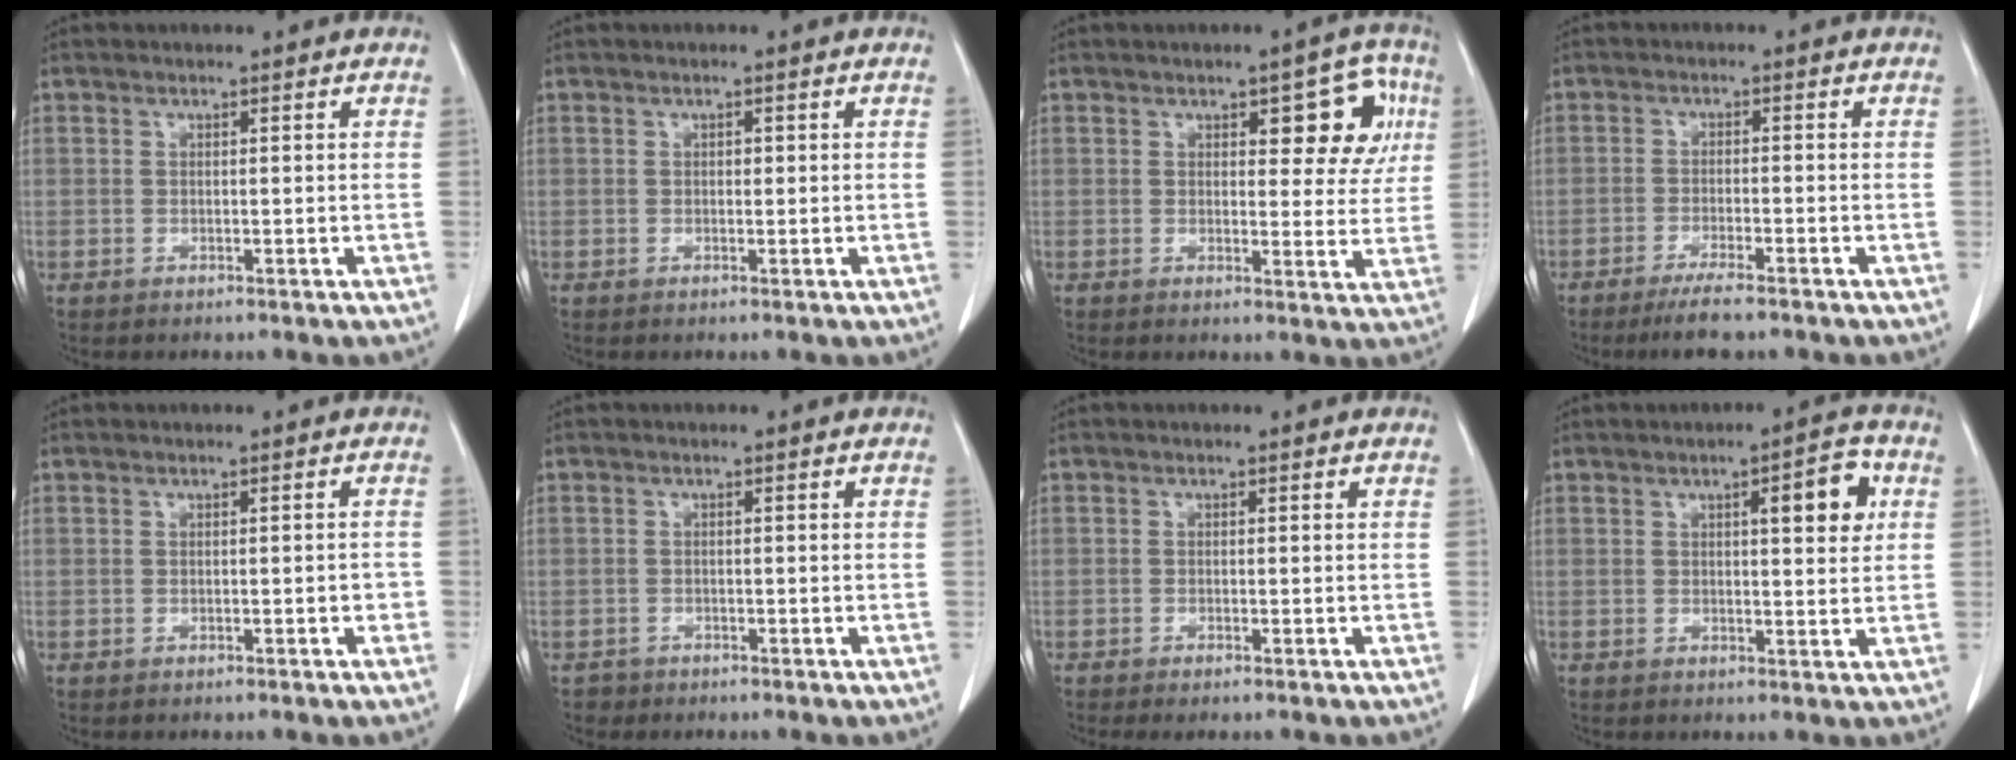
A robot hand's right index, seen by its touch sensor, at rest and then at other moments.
{"total": 0.6, "force": [0.1, 0.4, 0.4], "torque": [-0.005, 0.001, 0.001]}
{"total": 7.9, "force": [2.9, 3.5, 6.4], "torque": [-0.057, 0.017, 0.032]}
{"total": 4.8, "force": [-3.7, 0.3, 3.0], "torque": [-0.055, -0.011, -0.064]}
{"total": 2.9, "force": [-0.9, 0.8, 2.7], "torque": [-0.026, 0.009, -0.010]}
{"total": 1.3, "force": [-0.9, 0.9, -0.3], "torque": [-0.001, 0.004, -0.019]}
{"total": 1.1, "force": [-0.8, 0.1, 0.8], "torque": [-0.013, -0.003, -0.013]}
{"total": 6.2, "force": [2.0, 1.4, 5.7], "torque": [-0.076, 0.005, 0.023]}